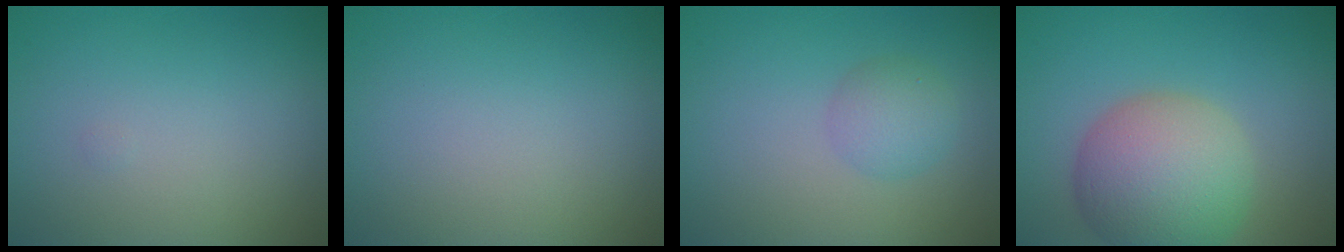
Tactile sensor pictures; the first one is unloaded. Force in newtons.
{"total": 0.0}
{"total": 2.4, "press": 2.4, "slide": 0.1}
{"total": 8.0, "press": 8.0, "slide": 0.5}